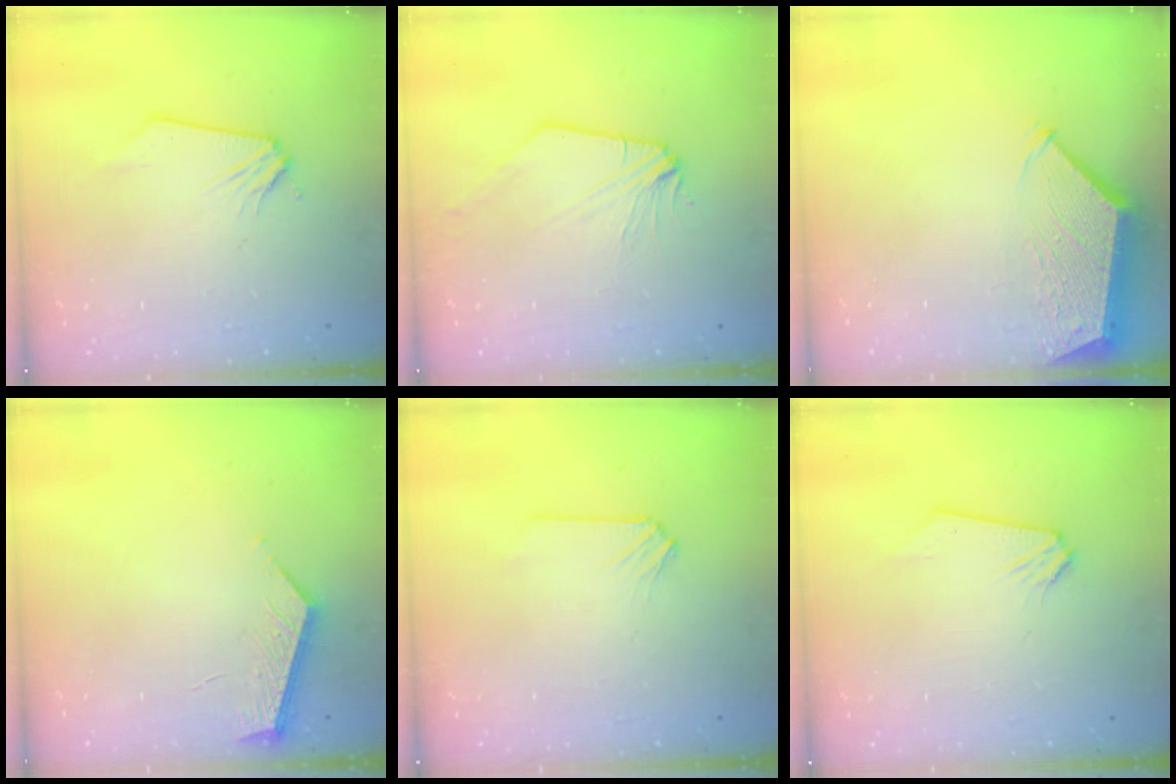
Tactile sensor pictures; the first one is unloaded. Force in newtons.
{"total": 0.0}
{"total": 3.4, "press": 3.3, "slide": 0.5}
{"total": 4.5, "press": 4.5, "slide": 0.2}
{"total": 0.0}
{"total": 0.0}